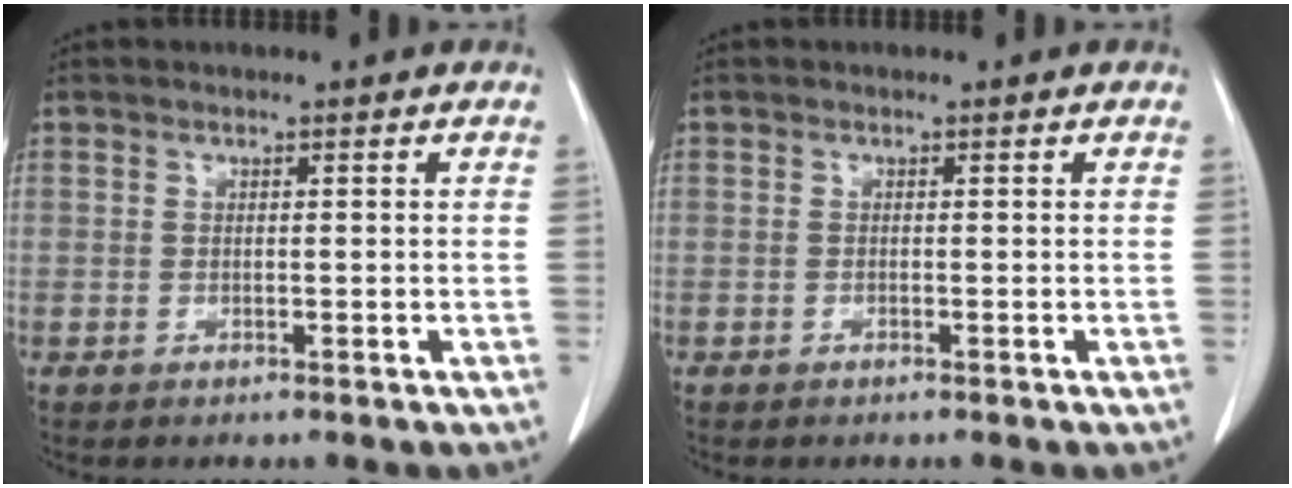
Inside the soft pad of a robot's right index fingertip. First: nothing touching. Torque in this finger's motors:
{"motor_torque": [-0.02, 0.00, 0.00, -0.02]}